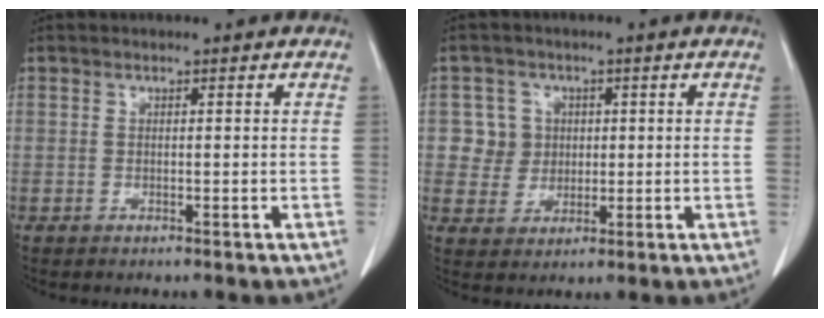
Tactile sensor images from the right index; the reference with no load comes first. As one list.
[{"total": 5.0, "force": [1.0, 4.9, 0.3], "torque": [0.004, 0.014, 0.023]}]